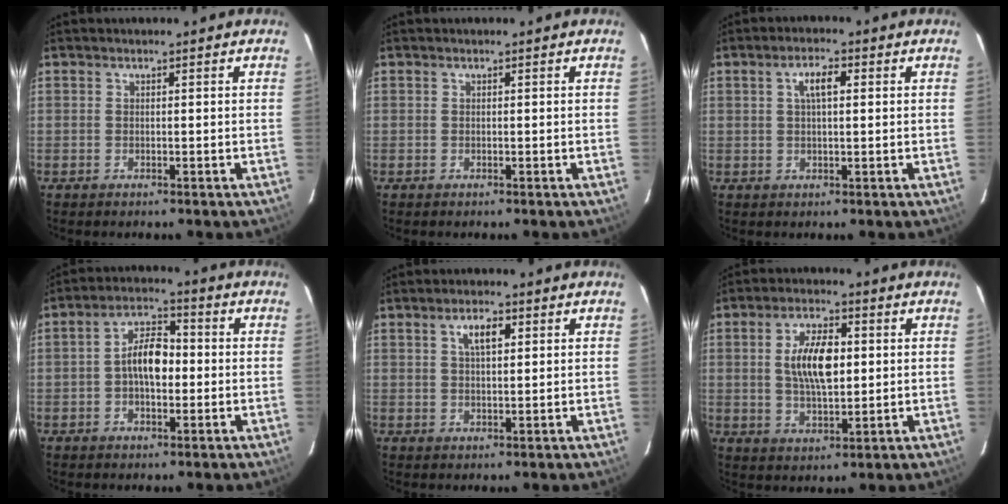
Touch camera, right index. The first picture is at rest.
{"total": 0.0}
{"total": 3.9, "force": [1.2, 1.2, 3.5], "torque": [-0.065, 0.010, 0.022]}
{"total": 7.6, "force": [-0.6, 4.0, 6.5], "torque": [-0.118, 0.019, -0.009]}
{"total": 4.2, "force": [1.7, 1.5, 3.5], "torque": [-0.061, 0.009, 0.032]}
{"total": 9.7, "force": [1.4, 4.2, 8.6], "torque": [-0.159, 0.006, 0.029]}